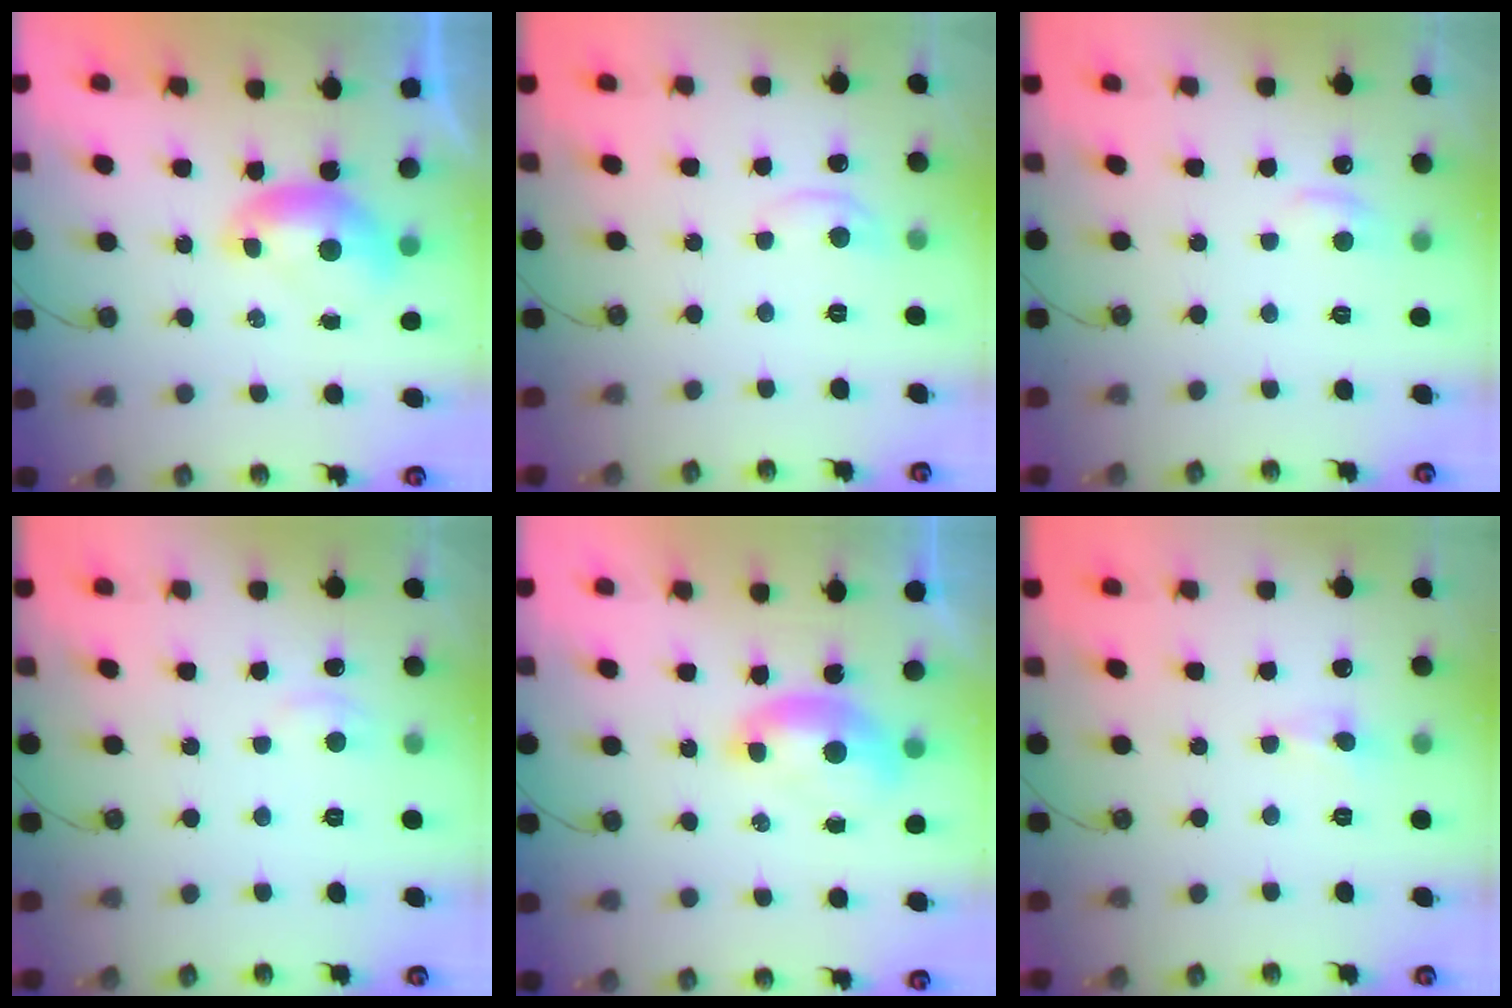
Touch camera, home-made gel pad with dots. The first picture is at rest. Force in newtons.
{"total": 0.6, "press": 0.1, "slide": 0.6}
{"total": 1.1, "press": 0.6, "slide": 0.9}
{"total": 2.1, "press": 2.0, "slide": 0.7}
{"total": 1.7, "press": 1.6, "slide": 0.7}
{"total": 0.6, "press": 0.5, "slide": 0.3}